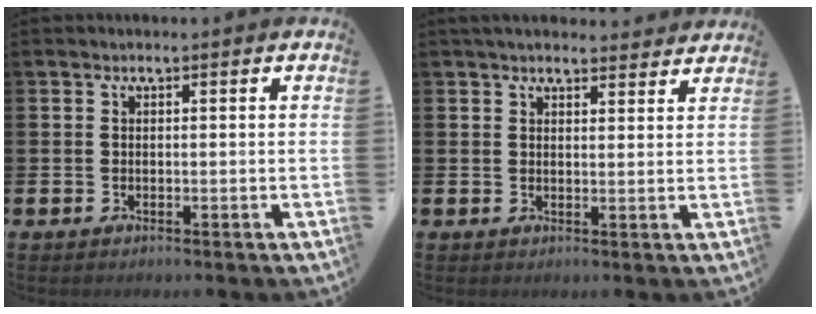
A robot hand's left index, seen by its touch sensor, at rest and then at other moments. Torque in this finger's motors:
{"motor_torque": [1.03, -1.11, 0.41, 0.08]}